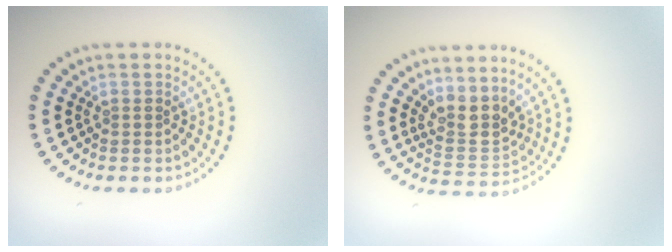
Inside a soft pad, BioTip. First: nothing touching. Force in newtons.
{"total": 3.2, "press": 2.6, "slide": 1.8}